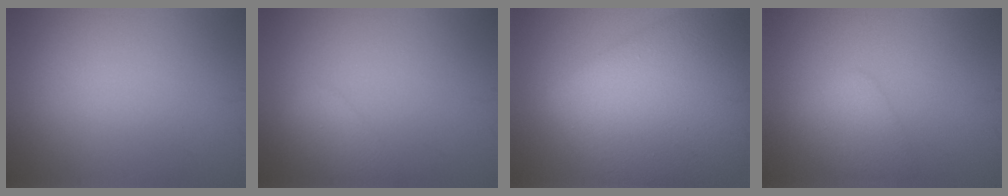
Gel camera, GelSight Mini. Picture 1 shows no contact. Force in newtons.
{"total": 2.2, "press": 2.1, "slide": 0.2}
{"total": 13.6, "press": 13.6, "slide": 0.4}
{"total": 2.7, "press": 2.7, "slide": 0.0}